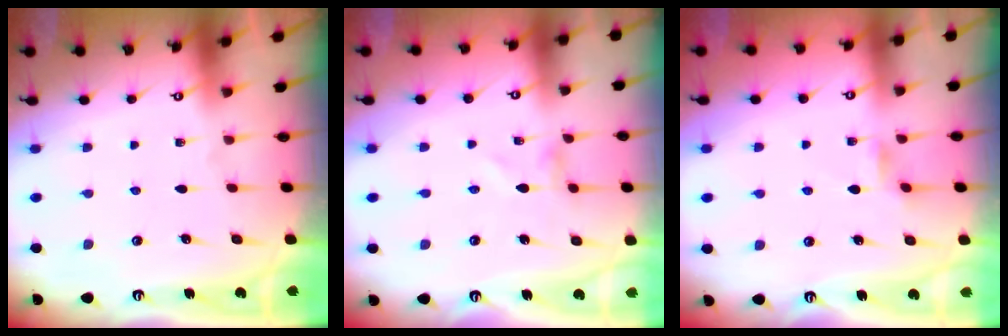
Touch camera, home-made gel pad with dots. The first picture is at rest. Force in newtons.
{"total": 0.0}
{"total": 1.8, "press": 1.8, "slide": 0.3}